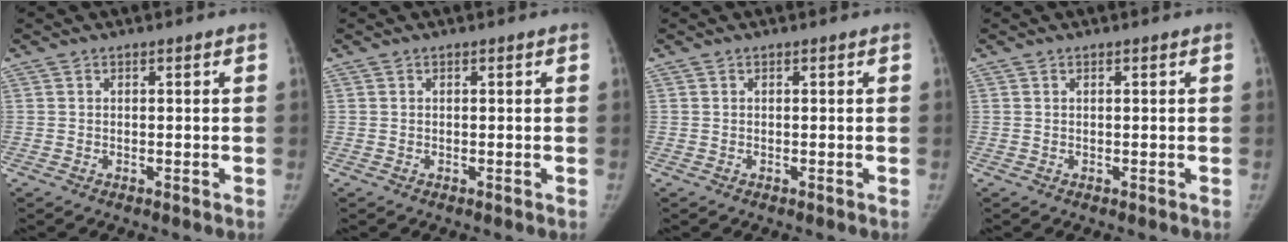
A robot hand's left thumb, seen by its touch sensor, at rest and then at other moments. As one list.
[{"total": 0.0}, {"total": 0.0}, {"total": 0.0}]